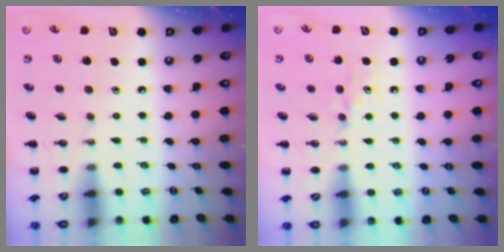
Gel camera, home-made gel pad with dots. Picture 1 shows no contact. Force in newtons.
{"total": 4.5, "press": 4.3, "slide": 1.5}